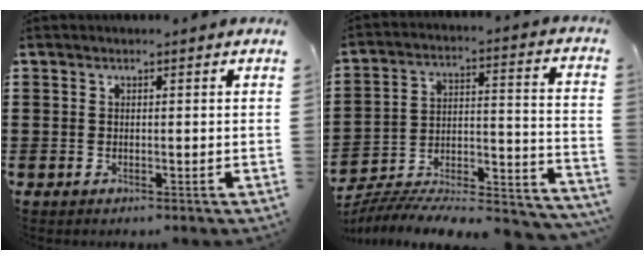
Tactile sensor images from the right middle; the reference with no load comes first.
{"total": 7.4, "force": [-7.1, 1.2, 1.7], "torque": [-0.019, 0.005, -0.139]}